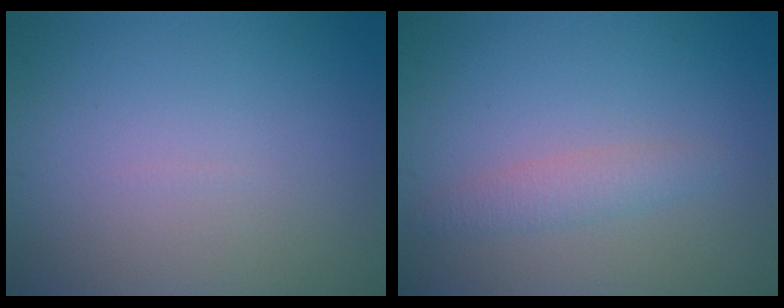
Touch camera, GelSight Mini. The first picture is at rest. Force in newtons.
{"total": 1.8, "press": 1.8, "slide": 0.1}